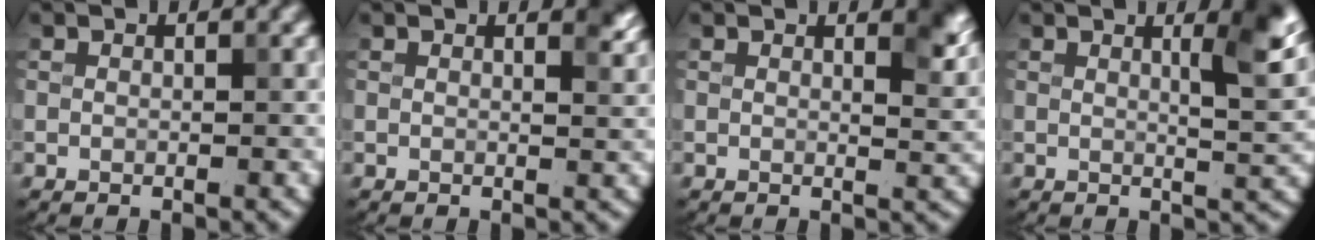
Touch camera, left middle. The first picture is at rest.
{"total": 1.6, "force": [1.2, 0.4, 1.0], "torque": [-0.005, -0.002, 0.016]}
{"total": 2.7, "force": [1.6, 0.8, 2.0], "torque": [-0.018, -0.003, 0.025]}
{"total": 4.3, "force": [1.7, 1.0, 3.8], "torque": [-0.048, 0.000, 0.024]}